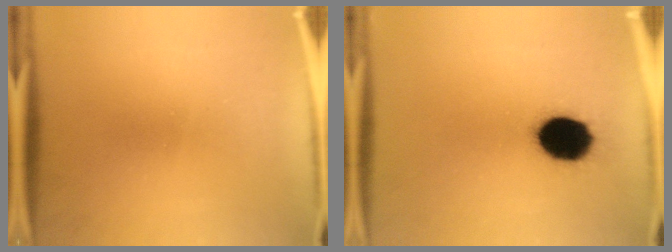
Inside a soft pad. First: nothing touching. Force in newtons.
{"total": 13.8}